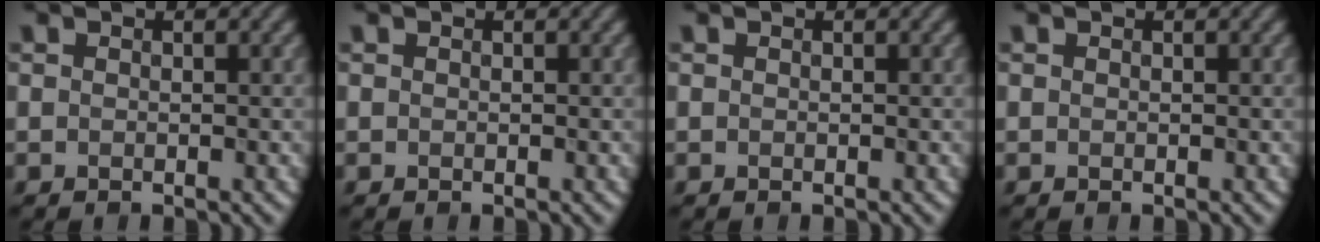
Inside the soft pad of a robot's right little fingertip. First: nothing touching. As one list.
[{"total": 0.0}, {"total": 0.0}, {"total": 0.0}]